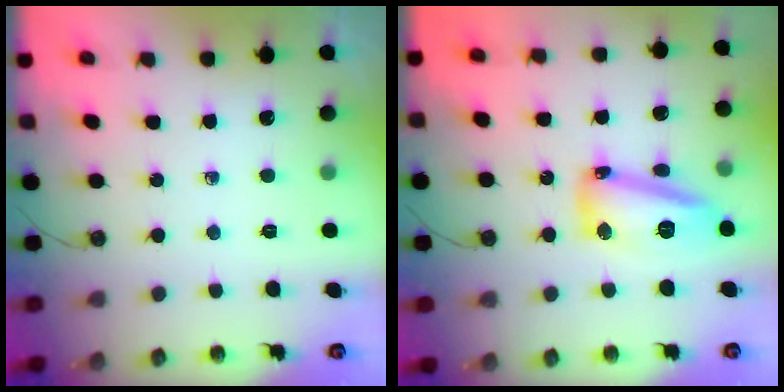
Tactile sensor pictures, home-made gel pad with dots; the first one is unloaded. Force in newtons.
{"total": 22.1, "press": 18.8, "slide": 11.5}